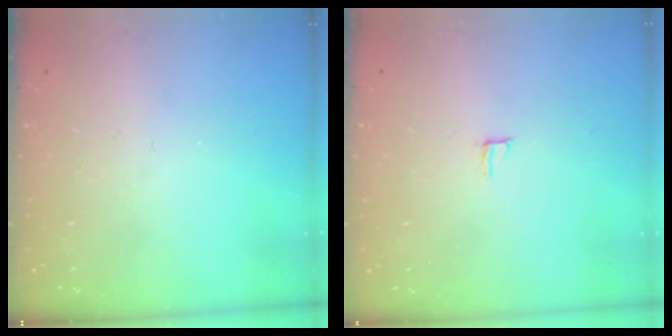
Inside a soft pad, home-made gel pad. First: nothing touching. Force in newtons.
{"total": 4.3, "press": 4.3, "slide": 0.3}